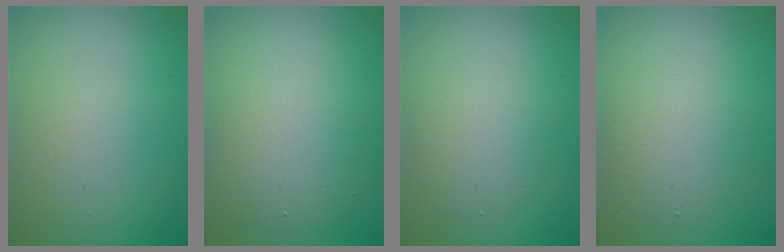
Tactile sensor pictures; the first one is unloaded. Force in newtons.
{"total": 5.6, "press": 5.6, "slide": 0.2}
{"total": 2.7, "press": 2.7, "slide": 0.1}
{"total": 4.2, "press": 4.2, "slide": 0.4}